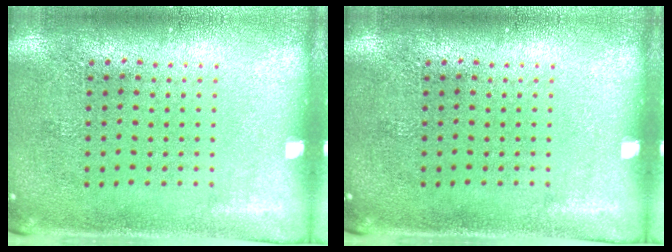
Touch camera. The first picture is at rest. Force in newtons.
{"total": 0.0}